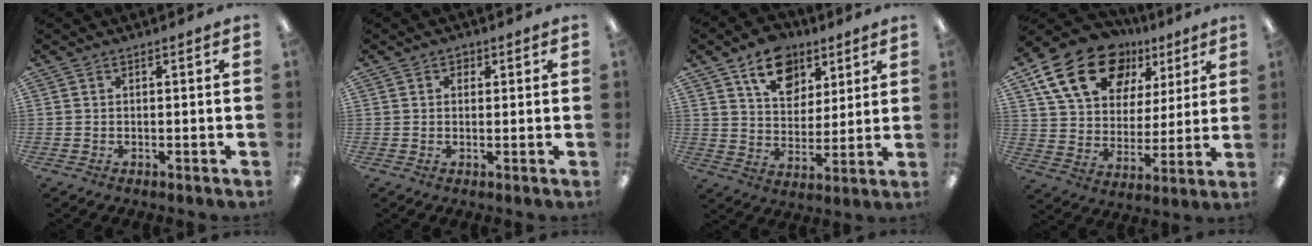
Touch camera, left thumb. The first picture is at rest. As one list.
[{"total": 1.6, "force": [0.8, 1.3, 0.6], "torque": [-0.004, 0.003, 0.011]}, {"total": 13.6, "force": [8.2, 9.1, 5.9], "torque": [-0.074, -0.038, 0.147]}, {"total": 21.0, "force": [11.8, 13.6, 10.8], "torque": [-0.185, -0.047, 0.218]}]